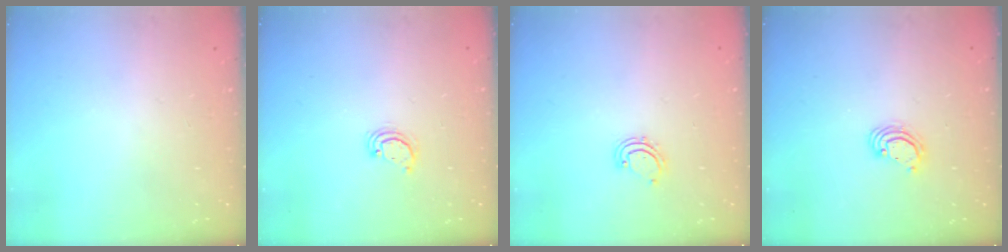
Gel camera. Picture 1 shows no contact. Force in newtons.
{"total": 2.6, "press": 2.6, "slide": 0.3}
{"total": 3.5, "press": 3.5, "slide": 0.3}
{"total": 3.9, "press": 3.9, "slide": 0.2}